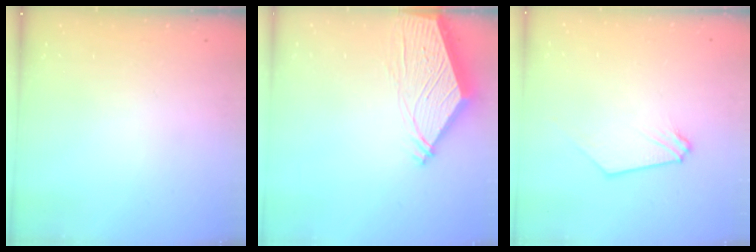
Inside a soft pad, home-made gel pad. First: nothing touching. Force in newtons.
{"total": 8.9, "press": 8.8, "slide": 1.3}
{"total": 0.0}